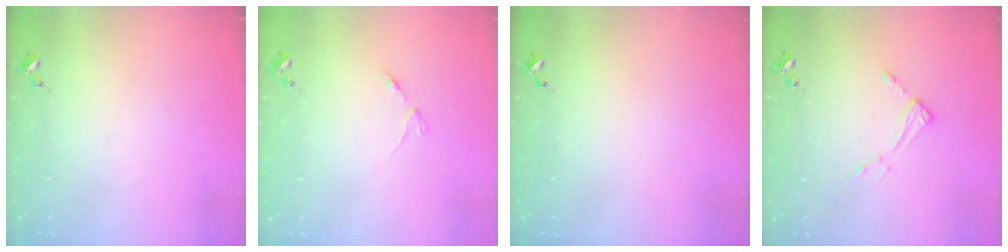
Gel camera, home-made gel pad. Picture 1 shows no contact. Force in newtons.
{"total": 2.9, "press": 2.8, "slide": 0.4}
{"total": 0.0}
{"total": 4.8, "press": 4.7, "slide": 0.3}